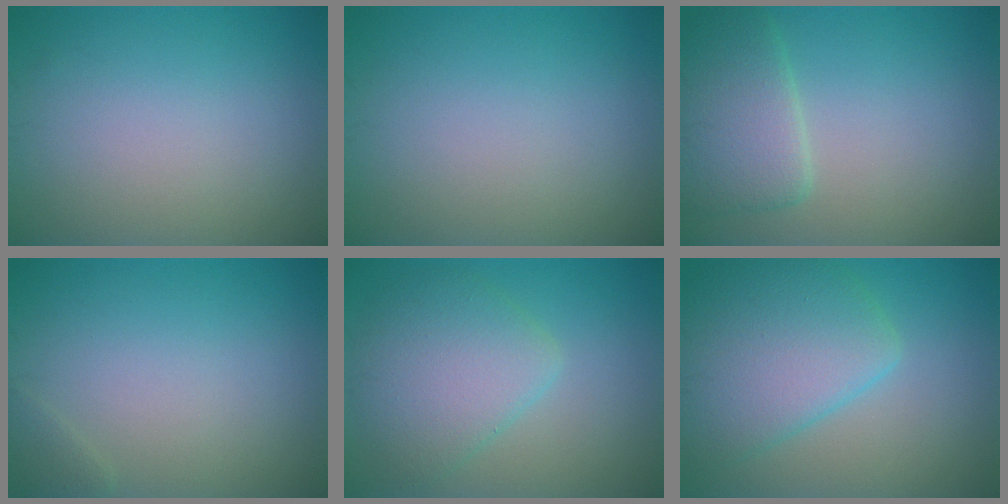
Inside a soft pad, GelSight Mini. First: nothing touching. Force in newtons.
{"total": 0.0}
{"total": 4.5, "press": 4.4, "slide": 0.6}
{"total": 0.8, "press": 0.8, "slide": 0.1}
{"total": 5.2, "press": 5.2, "slide": 0.3}
{"total": 7.0, "press": 7.0, "slide": 0.5}